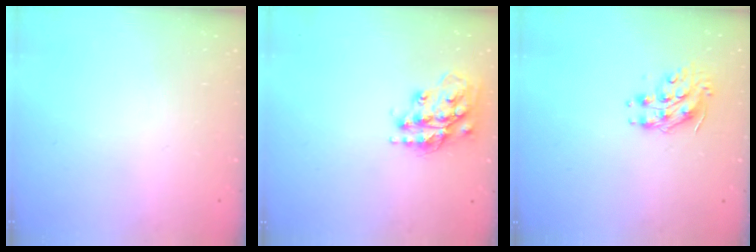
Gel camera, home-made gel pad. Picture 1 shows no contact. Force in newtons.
{"total": 16.1, "press": 16.0, "slide": 1.3}
{"total": 8.9, "press": 8.9, "slide": 0.7}